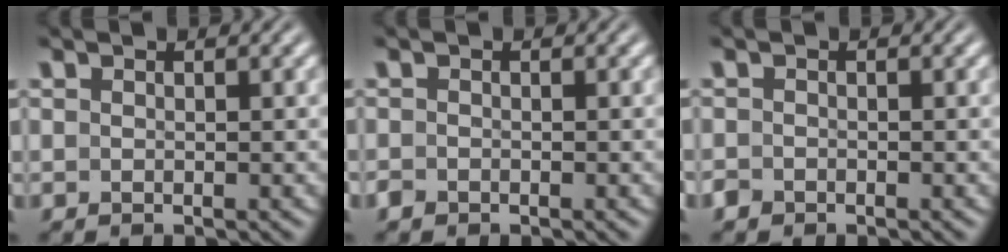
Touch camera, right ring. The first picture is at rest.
{"total": 1.0, "force": [-0.9, 0.4, 0.1], "torque": [-0.005, -0.009, -0.012]}
{"total": 1.3, "force": [-1.1, 0.7, 0.1], "torque": [-0.006, -0.011, -0.014]}